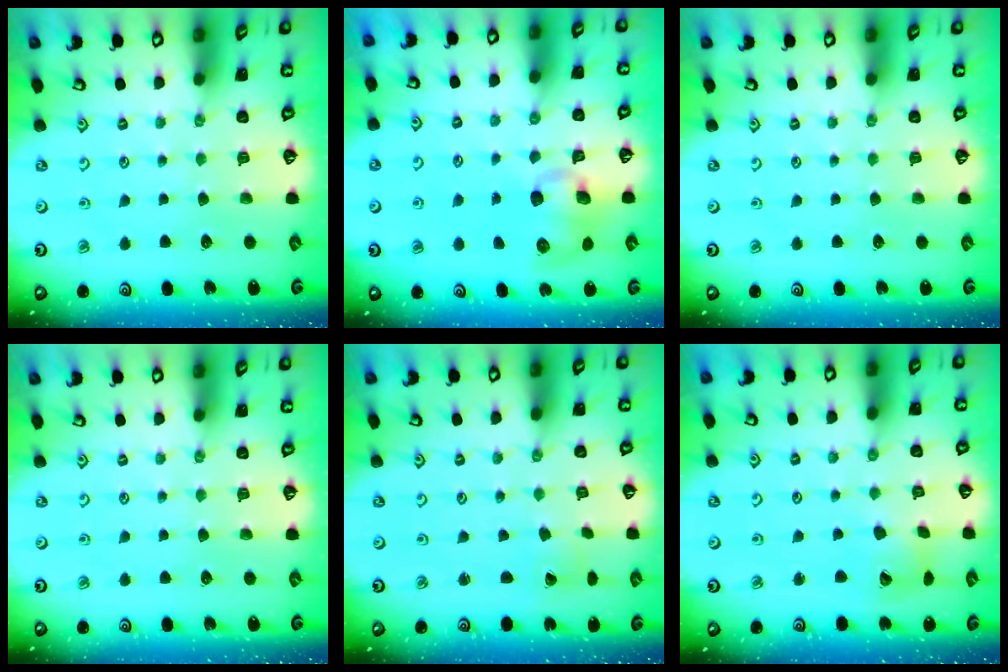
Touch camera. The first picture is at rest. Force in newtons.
{"total": 10.3, "press": 10.2, "slide": 1.1}
{"total": 0.0}
{"total": 0.0}
{"total": 0.0}
{"total": 8.3, "press": 8.2, "slide": 1.2}